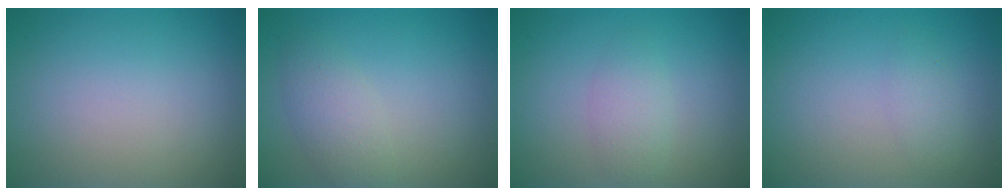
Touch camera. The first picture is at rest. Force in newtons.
{"total": 2.7, "press": 2.7, "slide": 0.1}
{"total": 2.0, "press": 2.0, "slide": 0.1}
{"total": 1.3, "press": 1.3, "slide": 0.0}